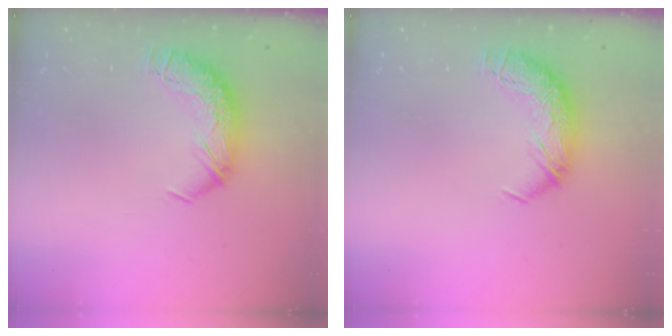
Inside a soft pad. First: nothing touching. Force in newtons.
{"total": 0.0}